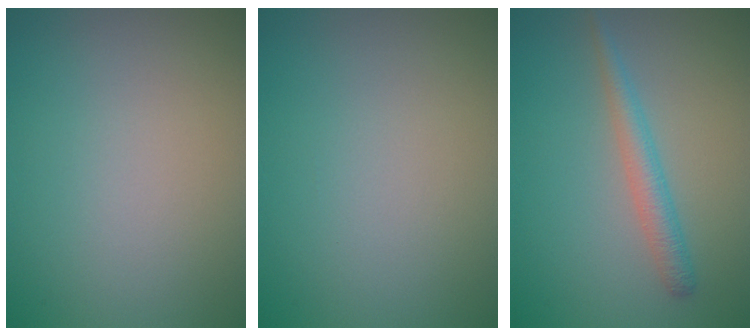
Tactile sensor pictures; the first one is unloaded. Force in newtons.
{"total": 0.0}
{"total": 2.2, "press": 2.2, "slide": 0.1}